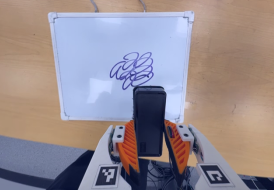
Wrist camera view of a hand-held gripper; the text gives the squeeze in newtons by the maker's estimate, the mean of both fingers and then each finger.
{"total": 4.2, "left": 2.7, "right": 5.6}